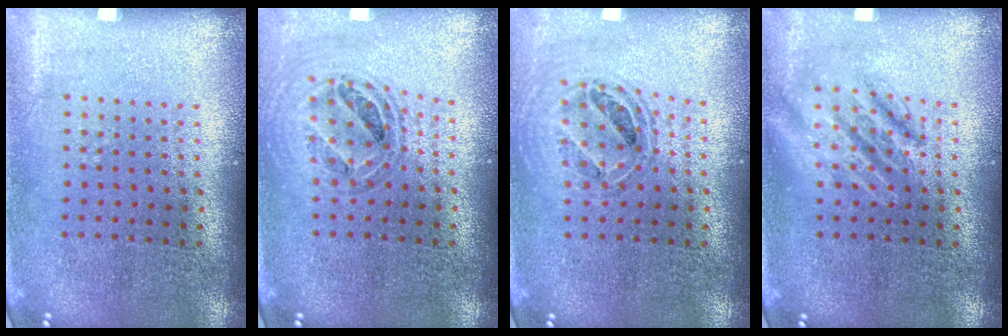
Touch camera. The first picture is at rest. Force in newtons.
{"total": 0.7, "press": 0.7, "slide": 0.0}
{"total": 0.8, "press": 0.8, "slide": 0.2}
{"total": 2.7, "press": 2.6, "slide": 0.4}